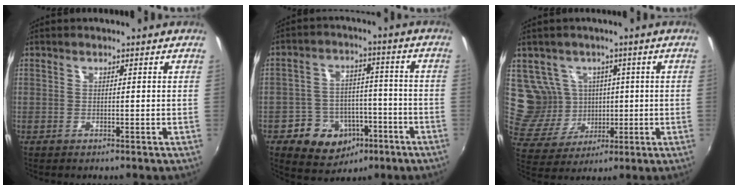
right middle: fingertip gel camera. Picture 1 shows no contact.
{"total": 12.7, "force": [-6.1, 10.0, 4.7], "torque": [-0.115, 0.028, -0.069]}
{"total": 9.5, "force": [2.2, 8.8, 2.8], "torque": [-0.070, 0.006, 0.063]}